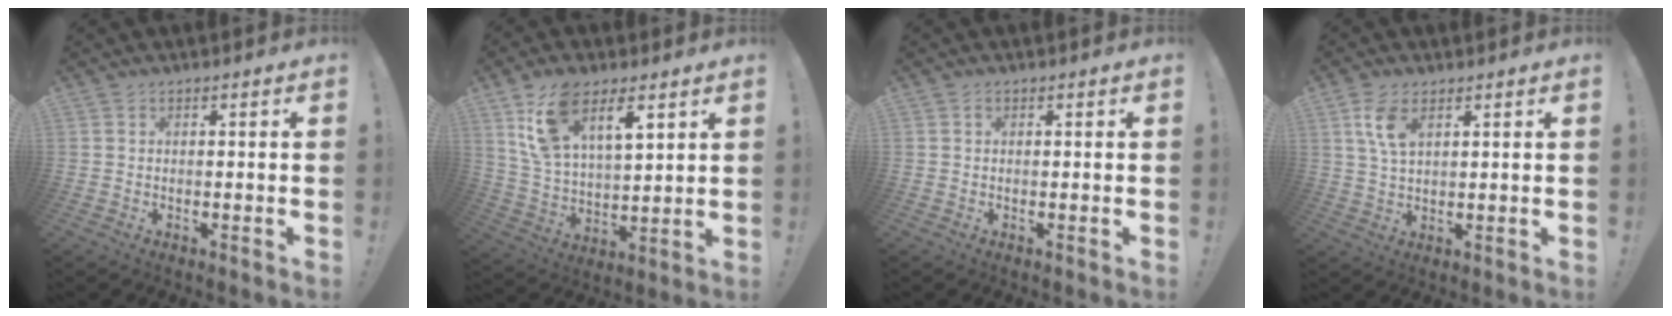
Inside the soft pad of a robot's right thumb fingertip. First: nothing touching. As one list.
[{"total": 14.5, "force": [8.6, 6.9, 9.5], "torque": [-0.166, -0.036, 0.157]}, {"total": 0.6, "force": [0.2, 0.5, 0.3], "torque": [-0.002, 0.000, 0.002]}, {"total": 7.3, "force": [3.3, 3.7, 5.4], "torque": [-0.103, -0.009, 0.060]}]